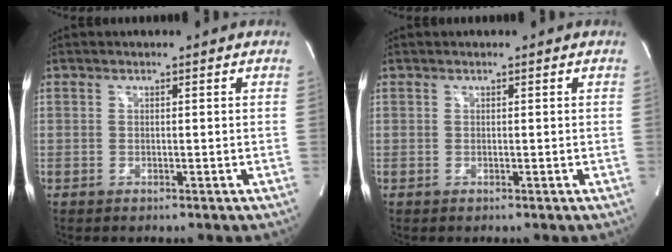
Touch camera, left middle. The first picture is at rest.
{"total": 0.0}